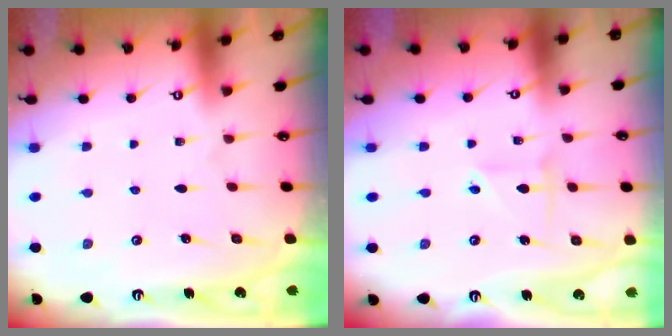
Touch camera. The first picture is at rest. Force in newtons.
{"total": 2.6, "press": 2.6, "slide": 0.5}